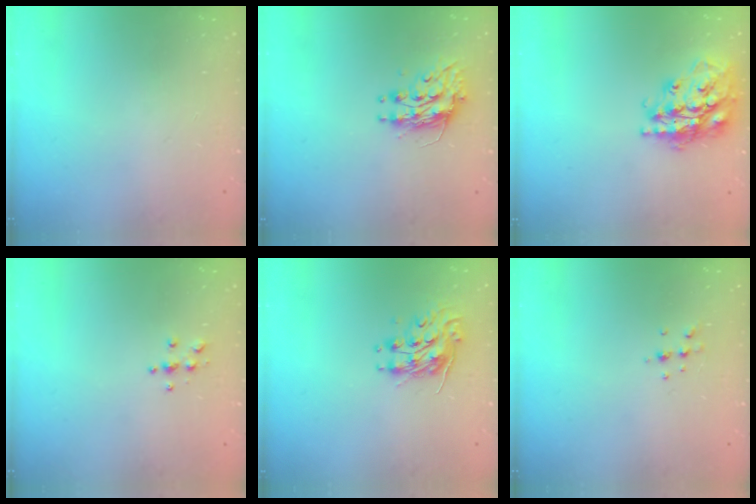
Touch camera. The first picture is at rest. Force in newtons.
{"total": 10.2, "press": 10.2, "slide": 0.7}
{"total": 20.3, "press": 20.3, "slide": 1.6}
{"total": 3.8, "press": 3.8, "slide": 0.4}
{"total": 8.9, "press": 8.9, "slide": 0.2}
{"total": 5.3, "press": 5.2, "slide": 1.4}